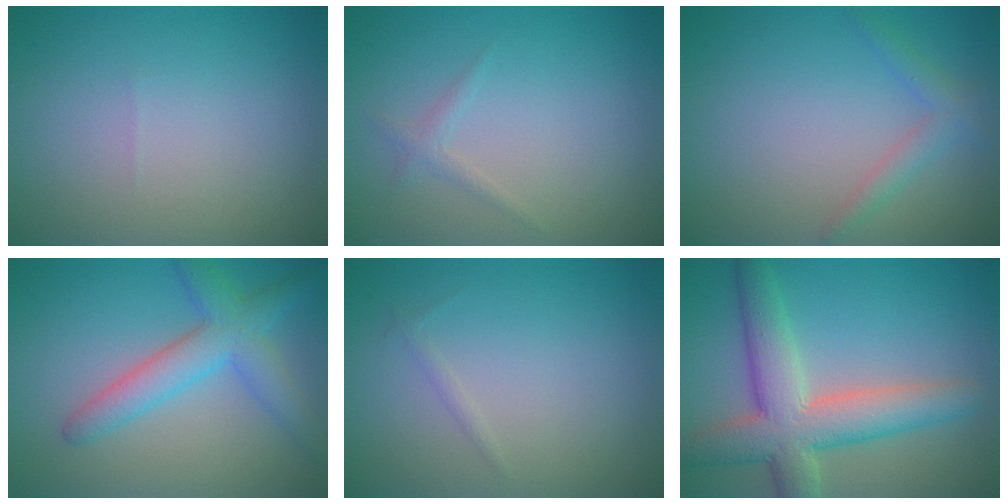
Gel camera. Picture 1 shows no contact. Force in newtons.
{"total": 1.0, "press": 1.0, "slide": 0.0}
{"total": 1.8, "press": 1.8, "slide": 0.1}
{"total": 4.6, "press": 4.6, "slide": 0.2}
{"total": 0.5, "press": 0.5, "slide": 0.0}
{"total": 7.5, "press": 7.5, "slide": 0.4}